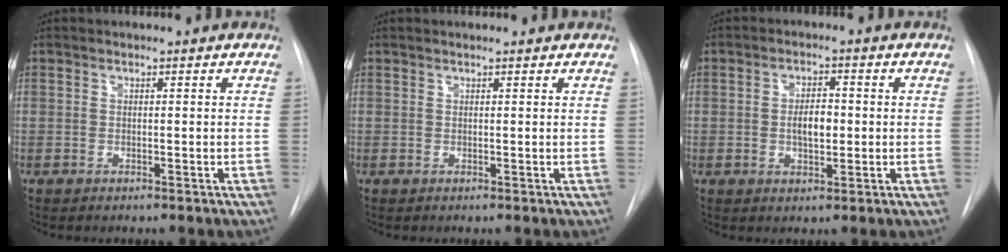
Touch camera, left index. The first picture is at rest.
{"total": 1.9, "force": [1.7, 0.5, 0.8], "torque": [-0.011, 0.018, 0.019]}
{"total": 4.1, "force": [-0.3, 1.9, 3.7], "torque": [-0.060, 0.001, -0.003]}